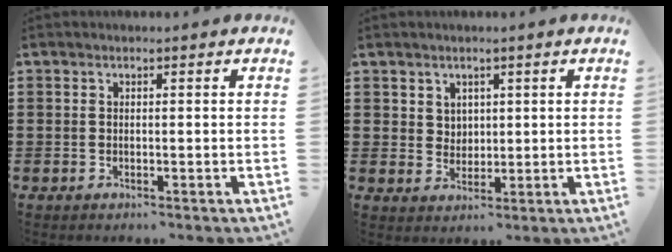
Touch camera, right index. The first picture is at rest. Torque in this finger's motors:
{"motor_torque": [-0.82, 1.07, 0.05, -0.01]}